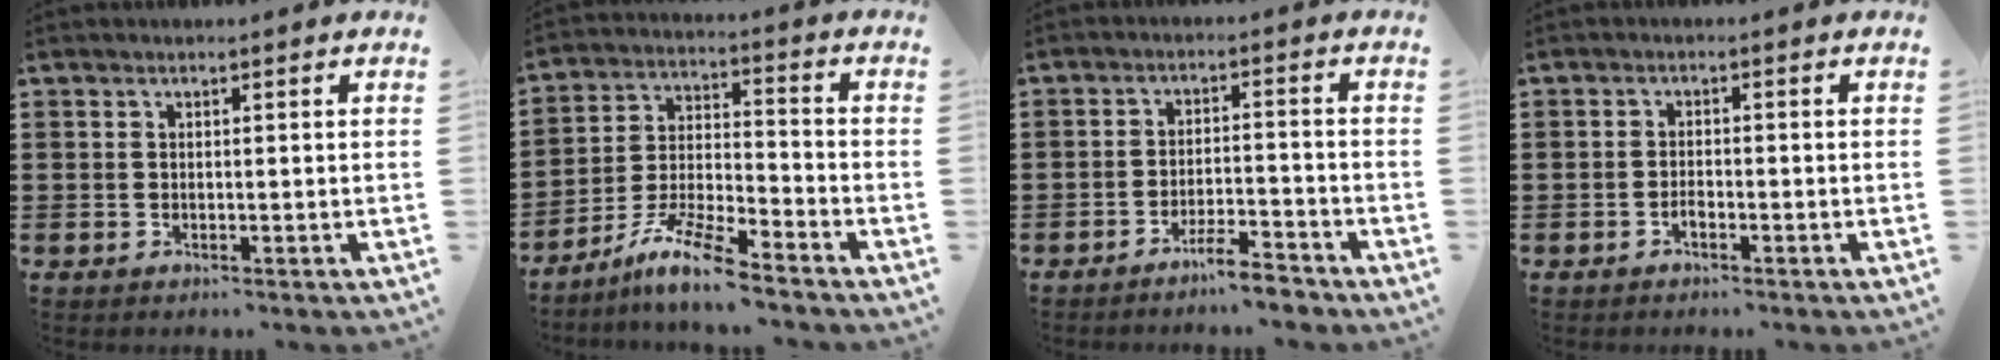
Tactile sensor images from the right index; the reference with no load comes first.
{"total": 9.2, "force": [-7.6, 0.8, 5.1], "torque": [-0.109, 0.002, -0.149]}
{"total": 4.7, "force": [-4.3, 0.2, 2.0], "torque": [-0.034, 0.003, -0.081]}
{"total": 1.3, "force": [-1.0, 0.4, 0.6], "torque": [-0.015, -0.004, -0.018]}